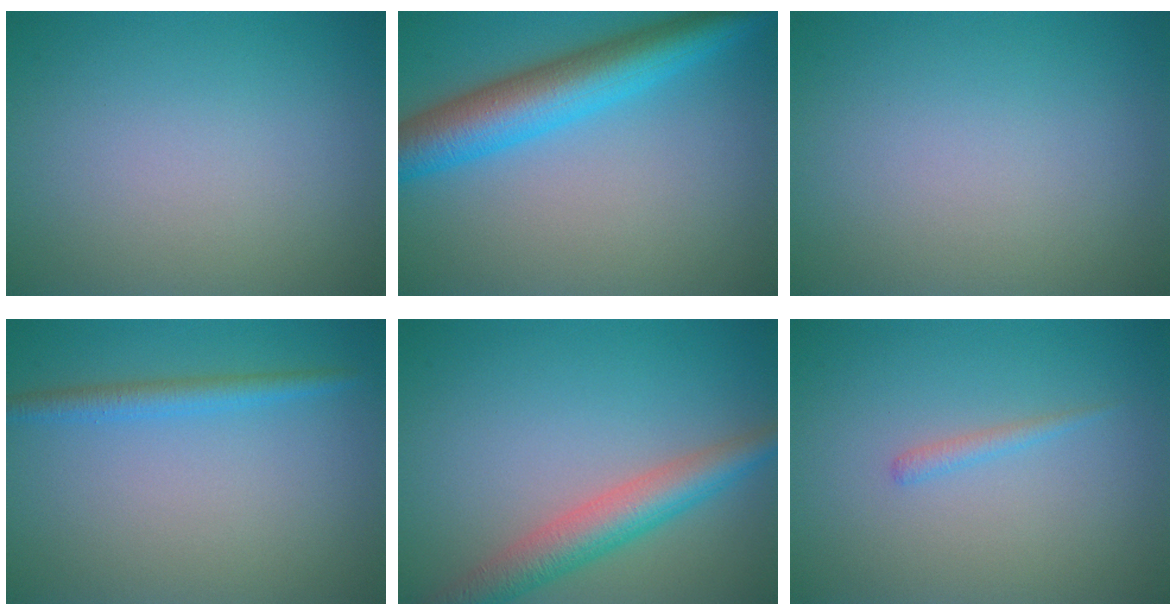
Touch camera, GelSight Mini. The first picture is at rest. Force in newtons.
{"total": 7.5, "press": 7.5, "slide": 0.2}
{"total": 0.0}
{"total": 2.0, "press": 2.0, "slide": 0.2}
{"total": 4.9, "press": 4.9, "slide": 0.2}
{"total": 0.9, "press": 0.9, "slide": 0.1}